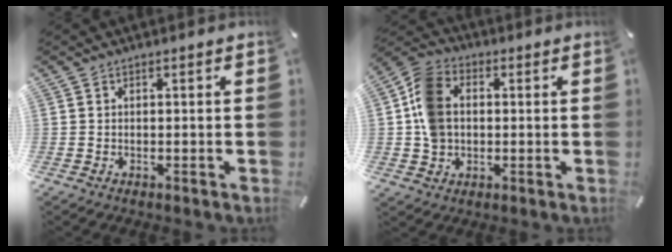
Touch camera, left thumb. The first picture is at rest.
{"total": 10.1, "force": [0.5, 8.4, 5.6], "torque": [-0.124, 0.020, 0.015]}